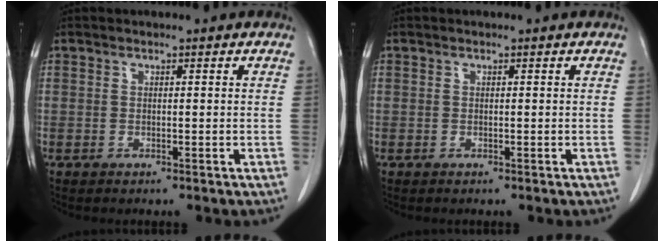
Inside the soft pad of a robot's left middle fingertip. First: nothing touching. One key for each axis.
{"total": 0.0}